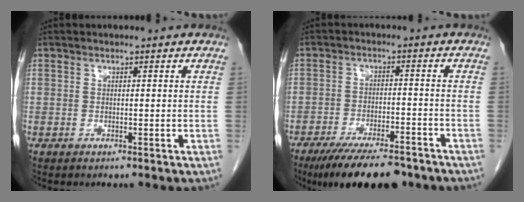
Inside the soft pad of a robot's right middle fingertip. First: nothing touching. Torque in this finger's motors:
{"motor_torque": [1.17, -0.97, 0.15, 0.04]}